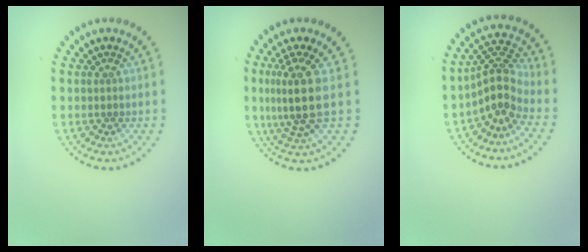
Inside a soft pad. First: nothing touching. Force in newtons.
{"total": 3.9, "press": 3.0, "slide": 2.5}
{"total": 3.8, "press": 2.8, "slide": 2.6}